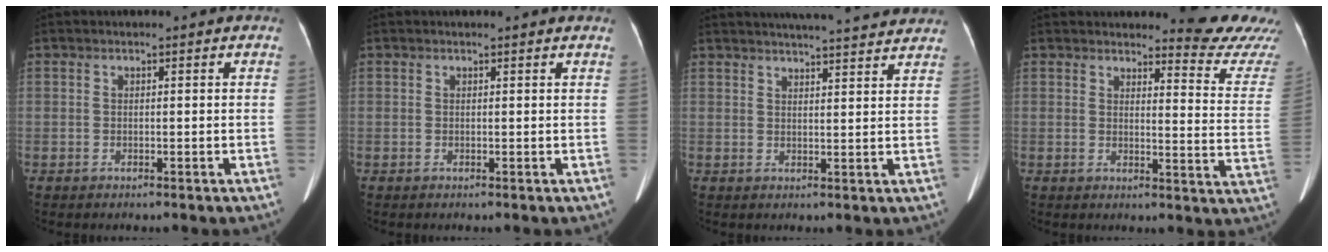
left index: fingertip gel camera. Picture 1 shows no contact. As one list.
[{"total": 1.2, "force": [1.2, 0.0, 0.3], "torque": [-0.014, 0.002, 0.009]}, {"total": 16.3, "force": [15.3, 1.4, 5.5], "torque": [-0.079, 0.017, 0.191]}, {"total": 11.4, "force": [11.3, 0.0, 1.3], "torque": [0.001, -0.104, 0.105]}]